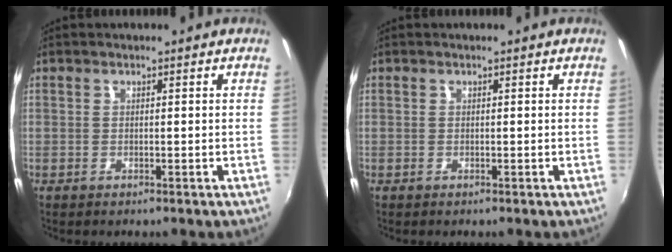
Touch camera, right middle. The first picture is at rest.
{"total": 0.0}